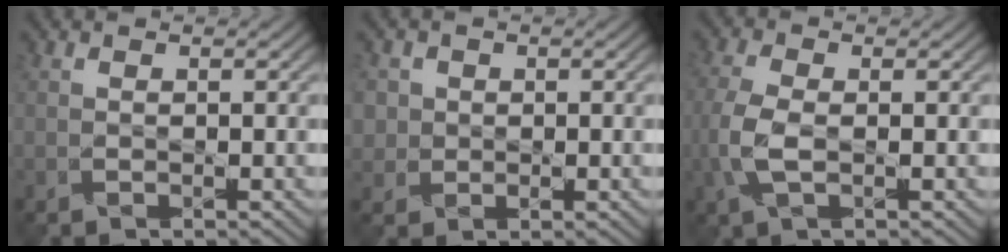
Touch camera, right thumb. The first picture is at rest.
{"total": 2.6, "force": [1.0, 2.4, 0.3], "torque": [-0.020, -0.005, 0.023]}
{"total": 4.2, "force": [-1.0, 1.8, 3.7], "torque": [-0.103, 0.000, -0.021]}